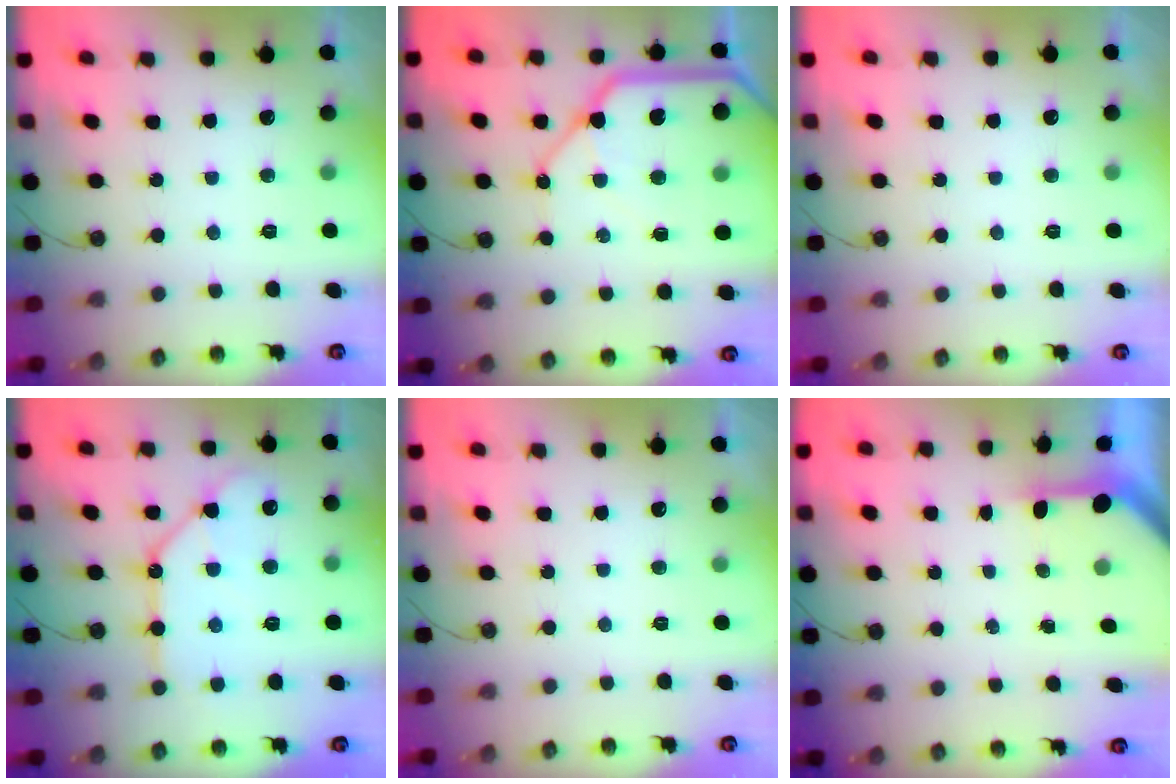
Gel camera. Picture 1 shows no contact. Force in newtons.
{"total": 17.1, "press": 16.9, "slide": 2.5}
{"total": 0.0}
{"total": 12.5, "press": 12.4, "slide": 1.6}
{"total": 0.0}
{"total": 3.7, "press": 3.6, "slide": 0.3}